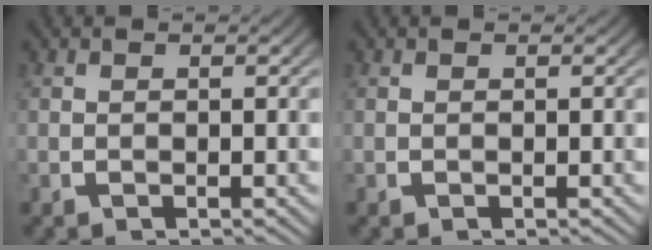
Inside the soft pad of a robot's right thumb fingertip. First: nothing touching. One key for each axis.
{"total": 0.0}